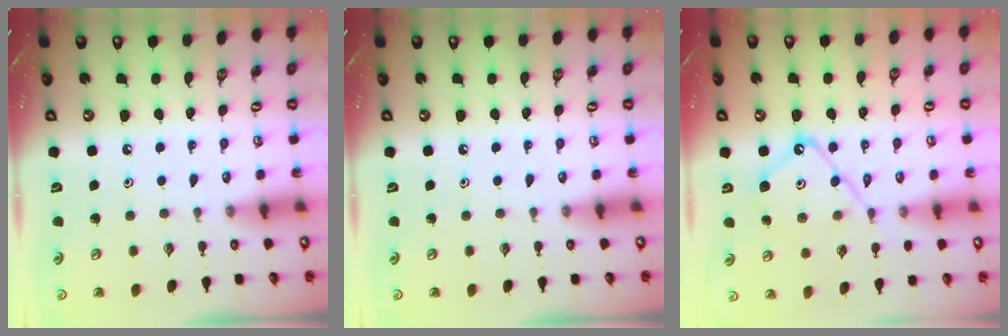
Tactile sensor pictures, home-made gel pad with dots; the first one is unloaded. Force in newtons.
{"total": 0.0}
{"total": 11.9, "press": 11.8, "slide": 1.2}